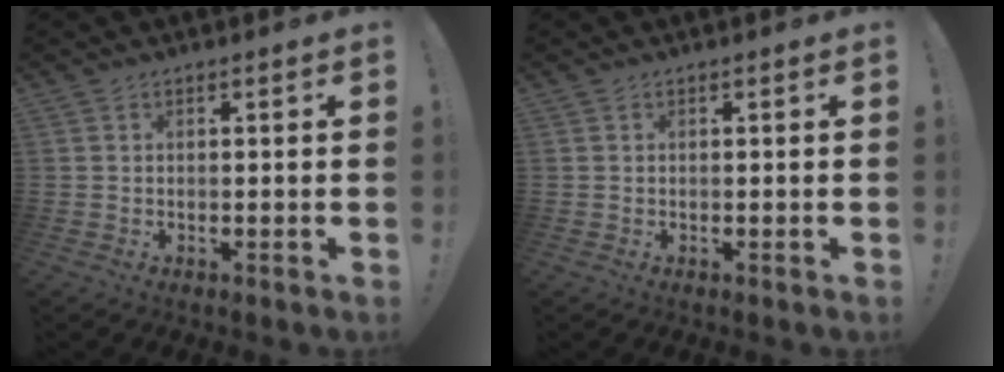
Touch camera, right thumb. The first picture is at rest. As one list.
[{"total": 0.0}]